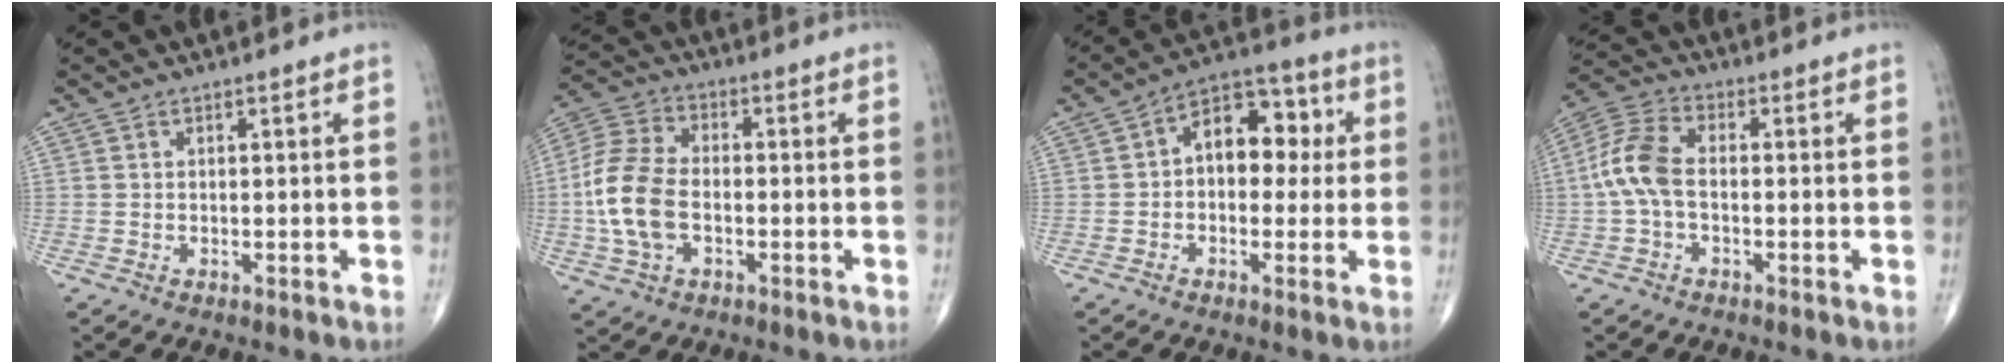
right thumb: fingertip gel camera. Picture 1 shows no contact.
{"total": 12.2, "force": [-1.9, 7.5, 9.5], "torque": [-0.202, 0.022, -0.042]}
{"total": 11.3, "force": [1.3, 7.3, 8.5], "torque": [-0.082, 0.031, 0.008]}
{"total": 8.2, "force": [-0.8, 4.5, 6.8], "torque": [-0.154, 0.025, -0.026]}